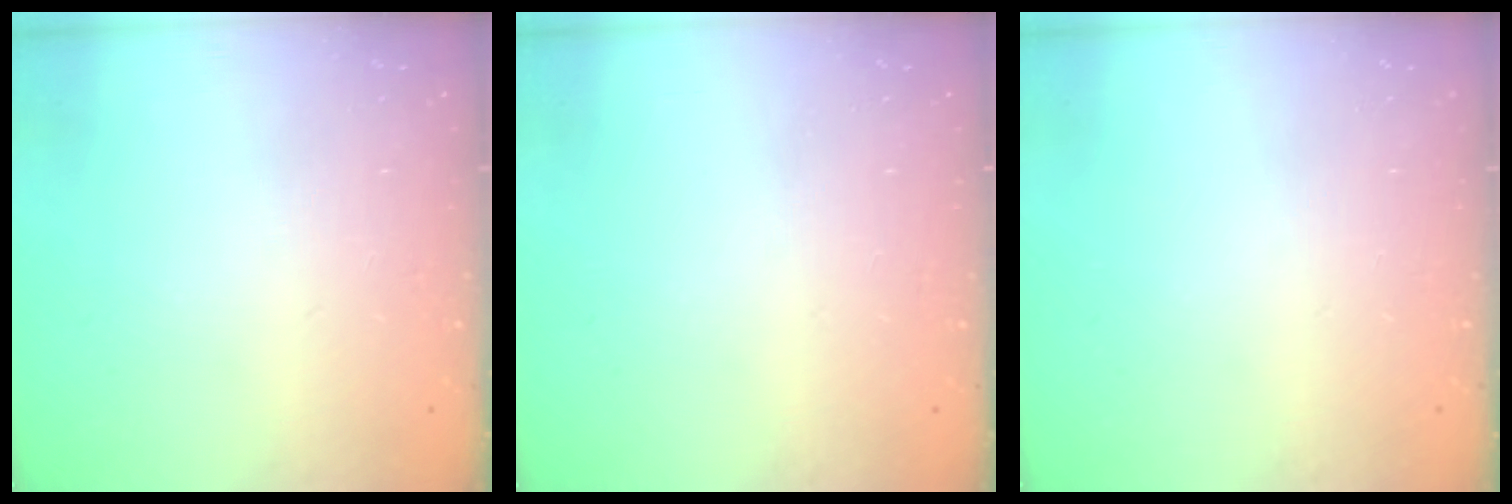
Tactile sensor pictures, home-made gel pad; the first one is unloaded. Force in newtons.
{"total": 0.0}
{"total": 0.0}